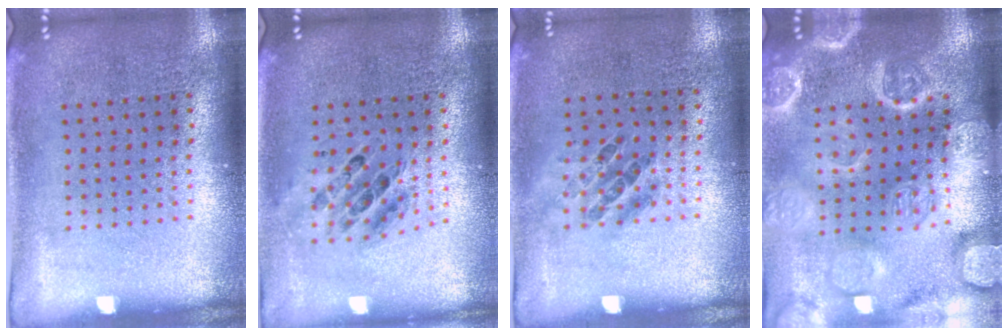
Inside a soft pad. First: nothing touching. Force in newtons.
{"total": 0.6, "press": 0.6, "slide": 0.2}
{"total": 1.0, "press": 0.7, "slide": 0.7}
{"total": 4.2, "press": 4.1, "slide": 0.6}